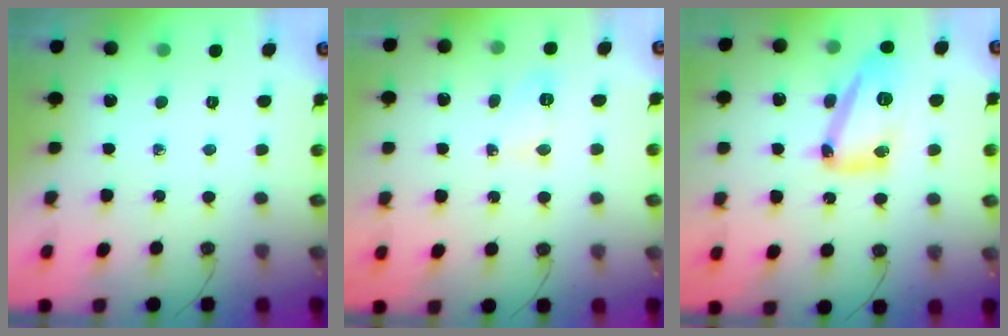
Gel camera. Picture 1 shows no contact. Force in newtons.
{"total": 5.0, "press": 5.0, "slide": 0.6}
{"total": 15.6, "press": 15.6, "slide": 0.9}